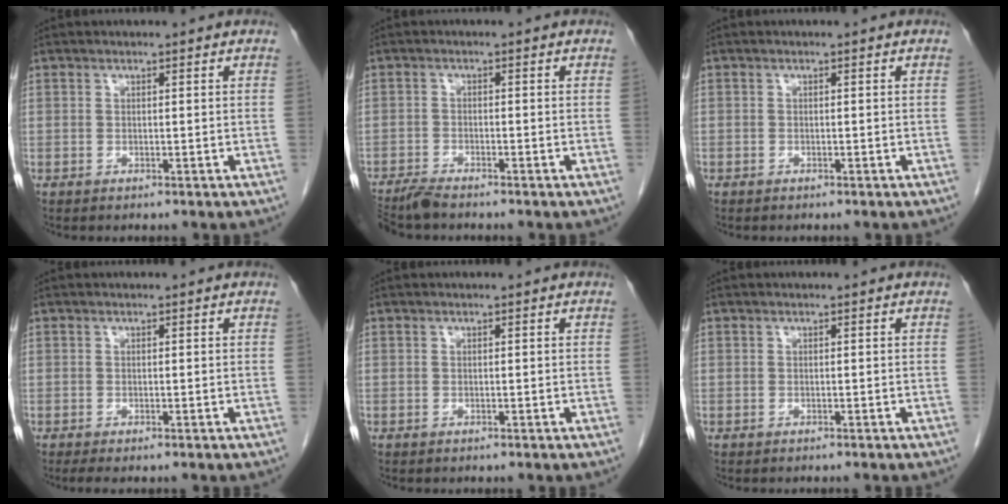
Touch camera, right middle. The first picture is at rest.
{"total": 3.9, "force": [-3.6, 0.0, 1.5], "torque": [-0.027, -0.014, -0.065]}
{"total": 0.0}
{"total": 0.9, "force": [-0.6, 0.0, 0.7], "torque": [-0.016, -0.005, -0.010]}
{"total": 0.0}
{"total": 0.0}